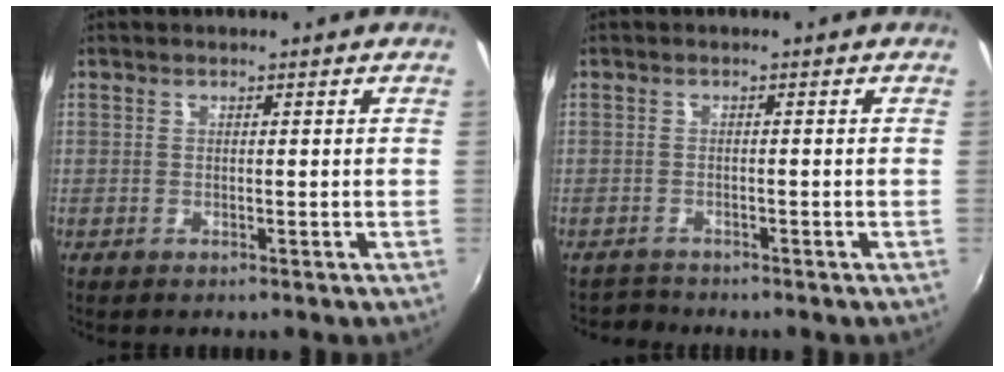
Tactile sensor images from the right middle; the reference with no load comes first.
{"total": 1.9, "force": [-1.8, 0.5, -0.4], "torque": [-0.001, 0.001, -0.036]}